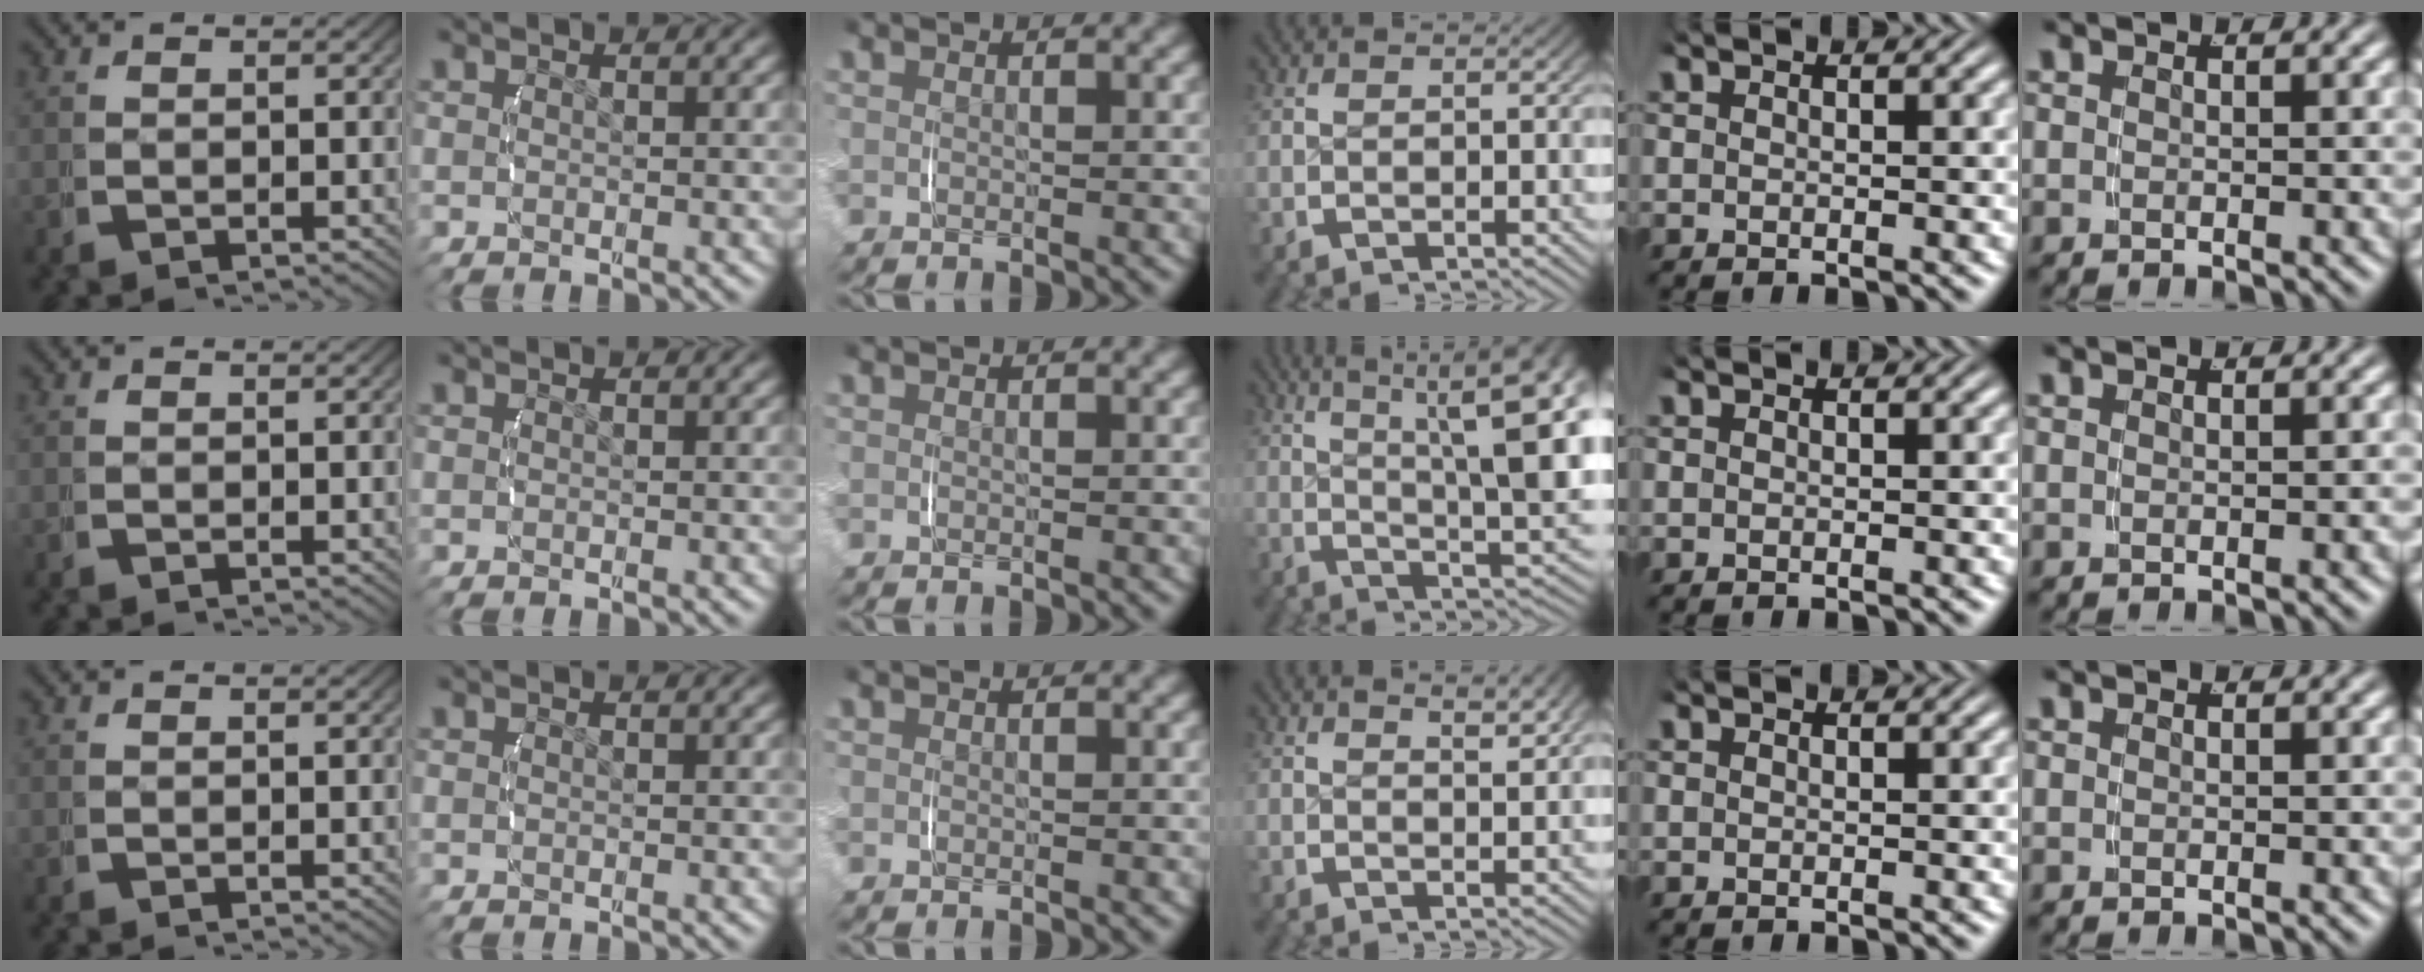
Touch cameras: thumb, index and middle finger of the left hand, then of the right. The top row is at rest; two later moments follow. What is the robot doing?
{"motion": "lift_and_place", "object": "string"}